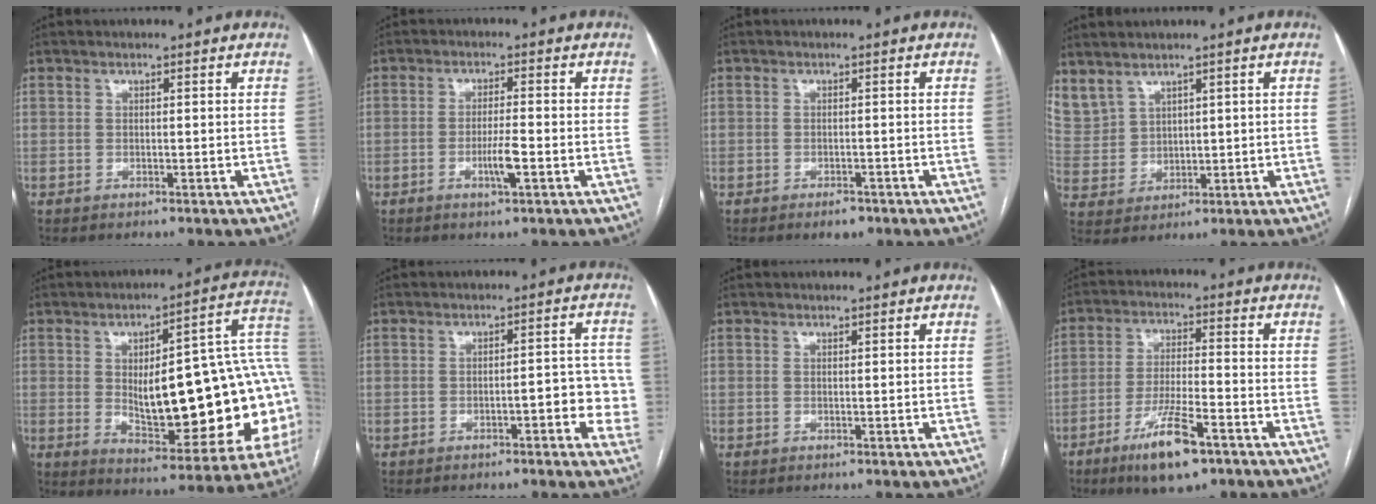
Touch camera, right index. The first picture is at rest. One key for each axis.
{"total": 3.9, "fx": -1.5, "fy": 0.1, "fz": 3.6, "tx": -0.069, "ty": -0.005, "tz": -0.027}
{"total": 2.1, "fx": -1.5, "fy": 1.1, "fz": 1.1, "tx": -0.016, "ty": 0.001, "tz": -0.015}
{"total": 9.8, "fx": 6.5, "fy": 6.5, "fz": 3.4, "tx": -0.112, "ty": 0.021, "tz": 0.158}
{"total": 26.8, "fx": -1.1, "fy": 7.5, "fz": 25.7, "tx": -0.267, "ty": 0.031, "tz": 0.003}
{"total": 6.1, "fx": -1.6, "fy": 2.0, "fz": 5.5, "tx": -0.055, "ty": 0.021, "tz": -0.022}
{"total": 0.0}
{"total": 10.4, "fx": -6.2, "fy": 1.9, "fz": 8.1, "tx": -0.154, "ty": -0.015, "tz": -0.107}